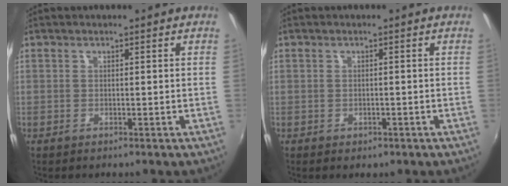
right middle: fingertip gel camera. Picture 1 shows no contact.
{"total": 1.5, "force": [-0.8, 1.1, 0.6], "torque": [-0.010, -0.004, -0.010]}